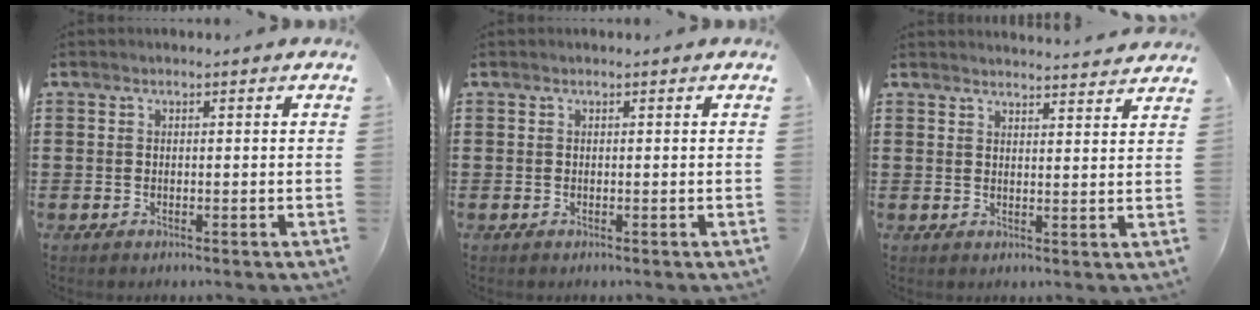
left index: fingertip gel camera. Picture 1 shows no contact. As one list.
[{"total": 0.0}, {"total": 2.7, "force": [2.7, -0.4, 0.0], "torque": [-0.001, -0.018, 0.048]}]